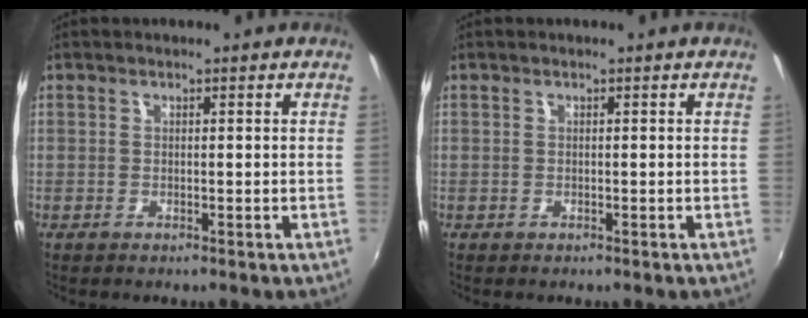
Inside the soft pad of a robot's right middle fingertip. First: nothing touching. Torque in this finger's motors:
{"motor_torque": [-0.21, -0.36, 0.01, 0.00]}